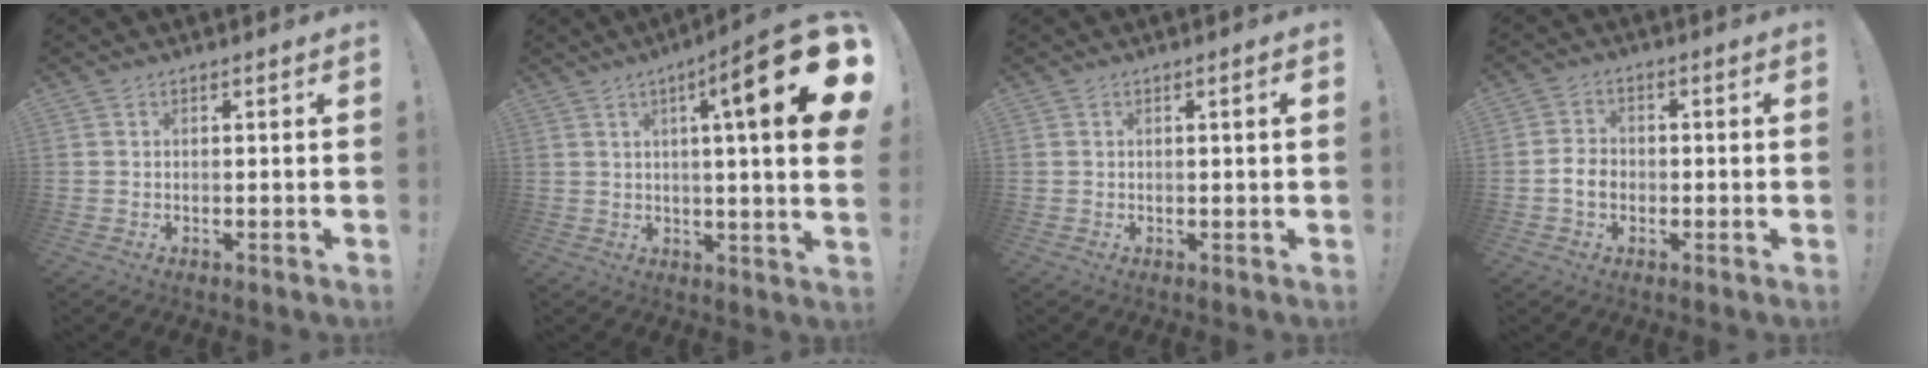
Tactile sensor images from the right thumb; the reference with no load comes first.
{"total": 19.5, "force": [5.6, 2.6, 18.5], "torque": [-0.261, -0.031, 0.071]}
{"total": 1.4, "force": [0.3, -0.2, 1.3], "torque": [-0.015, -0.005, 0.002]}
{"total": 5.2, "force": [-1.6, 4.2, 2.6], "torque": [-0.033, 0.009, -0.029]}